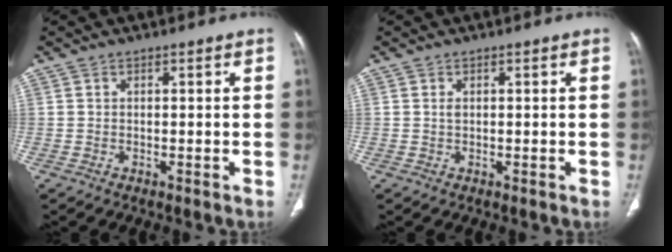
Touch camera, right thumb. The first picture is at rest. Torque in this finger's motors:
{"motor_torque": [0.10, 0.04, 0.31, -0.13, 0.00]}